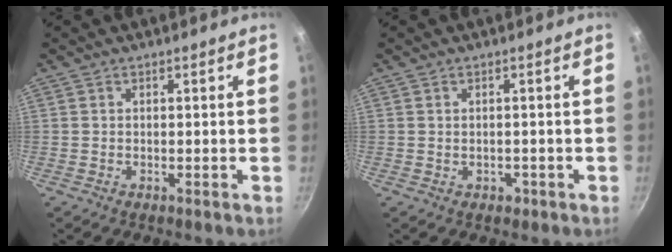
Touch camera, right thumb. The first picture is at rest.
{"total": 1.2, "force": [-0.4, 1.0, 0.6], "torque": [-0.007, 0.003, -0.001]}